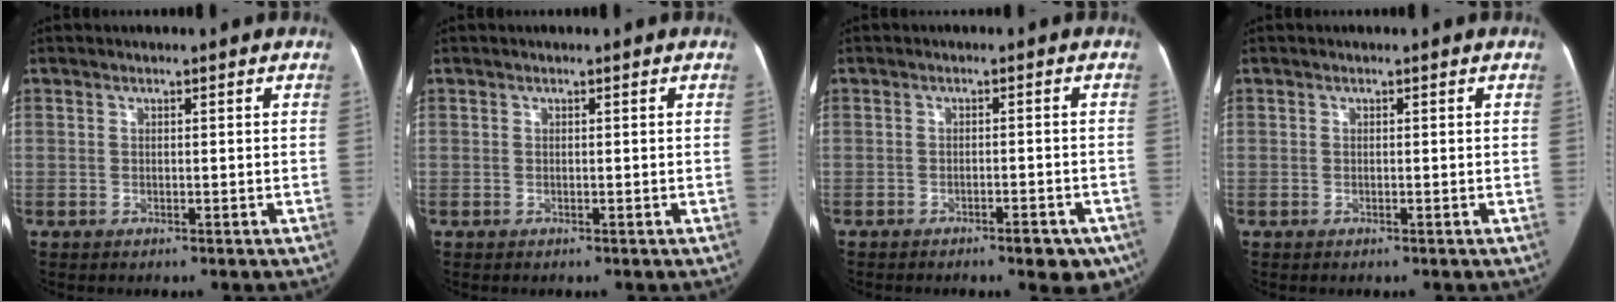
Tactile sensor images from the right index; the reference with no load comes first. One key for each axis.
{"total": 0.0}
{"total": 5.1, "fx": -3.5, "fy": 1.5, "fz": 3.4, "tx": -0.031, "ty": 0.003, "tz": -0.041}
{"total": 0.0}